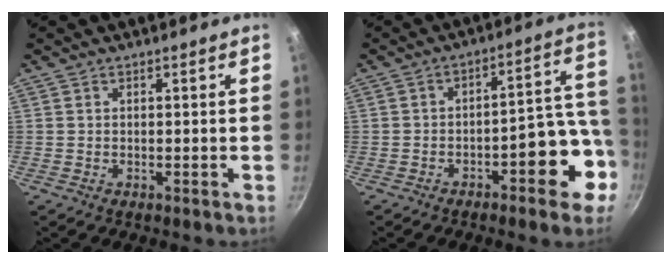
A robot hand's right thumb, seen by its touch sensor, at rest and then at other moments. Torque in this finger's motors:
{"motor_torque": [1.72, 1.56, 1.35, -0.65, 0.06]}